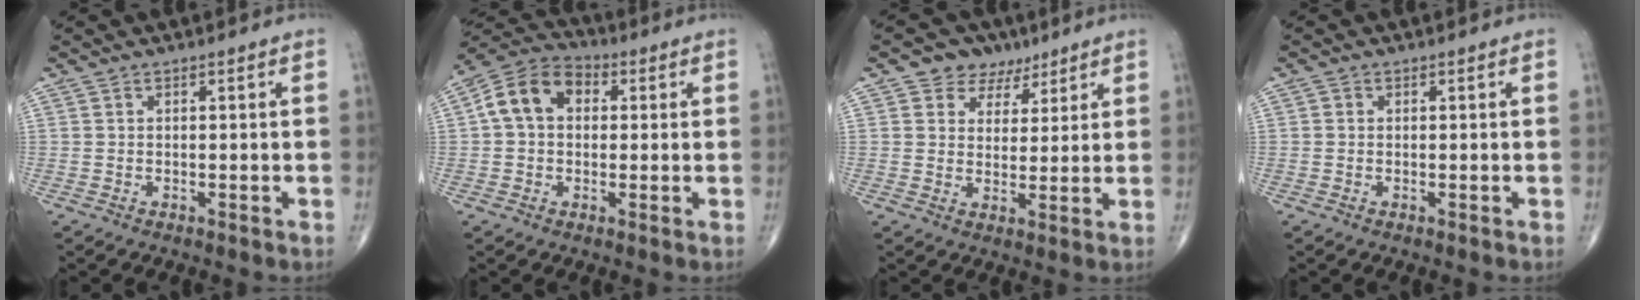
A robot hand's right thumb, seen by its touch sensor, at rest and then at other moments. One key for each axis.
{"total": 10.3, "fx": 1.6, "fy": 7.5, "fz": 6.9, "tx": -0.115, "ty": 0.030, "tz": 0.016}
{"total": 6.8, "fx": 4.2, "fy": 5.1, "fz": 1.7, "tx": 0.007, "ty": -0.014, "tz": 0.065}
{"total": 0.6, "fx": 0.0, "fy": 0.5, "fz": 0.3, "tx": -0.002, "ty": 0.001, "tz": -0.002}